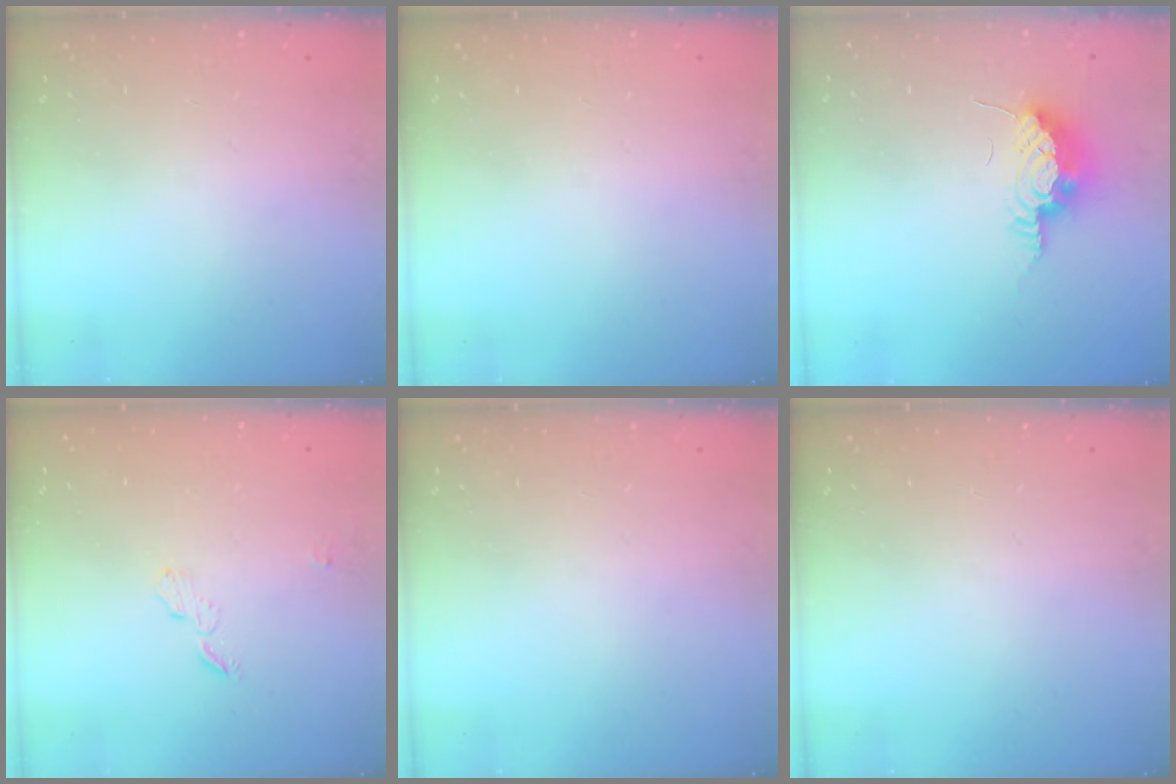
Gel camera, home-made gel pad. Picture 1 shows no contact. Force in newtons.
{"total": 0.0}
{"total": 12.9, "press": 10.5, "slide": 7.5}
{"total": 4.7, "press": 4.7, "slide": 0.4}
{"total": 0.0}
{"total": 0.0}